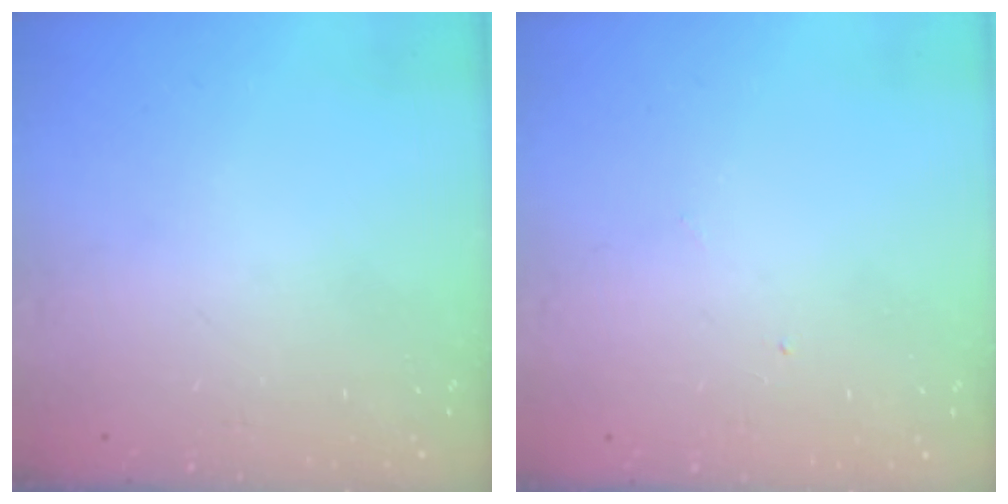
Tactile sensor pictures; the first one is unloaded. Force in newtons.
{"total": 3.0, "press": 3.0, "slide": 0.4}